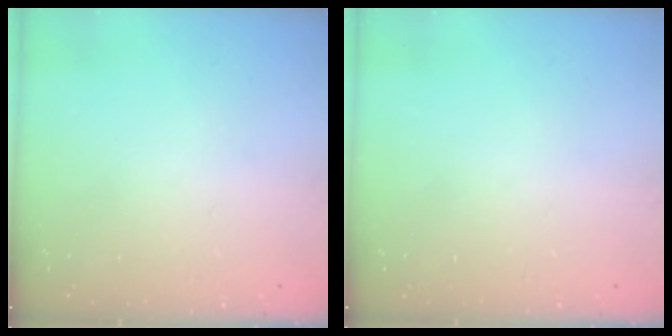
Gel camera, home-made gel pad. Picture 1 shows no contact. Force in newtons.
{"total": 0.0}